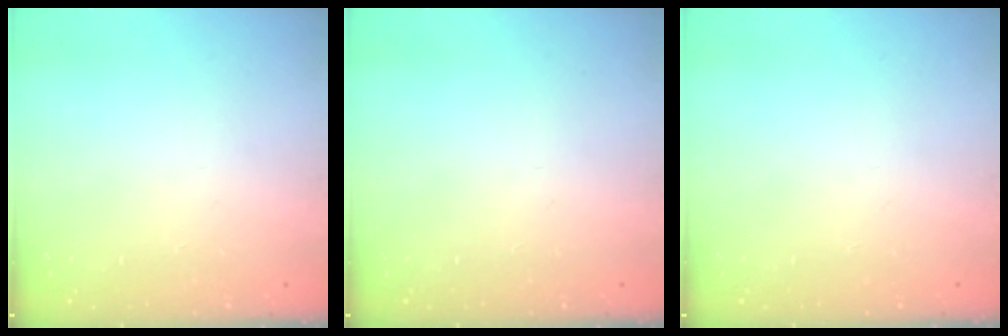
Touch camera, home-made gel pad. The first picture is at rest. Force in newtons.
{"total": 0.0}
{"total": 0.0}